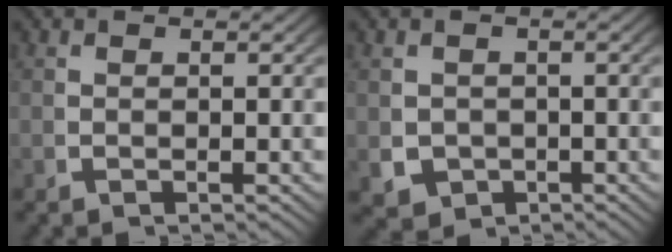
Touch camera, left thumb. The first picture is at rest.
{"total": 5.1, "force": [-1.4, 4.4, 2.0], "torque": [-0.048, -0.031, -0.010]}